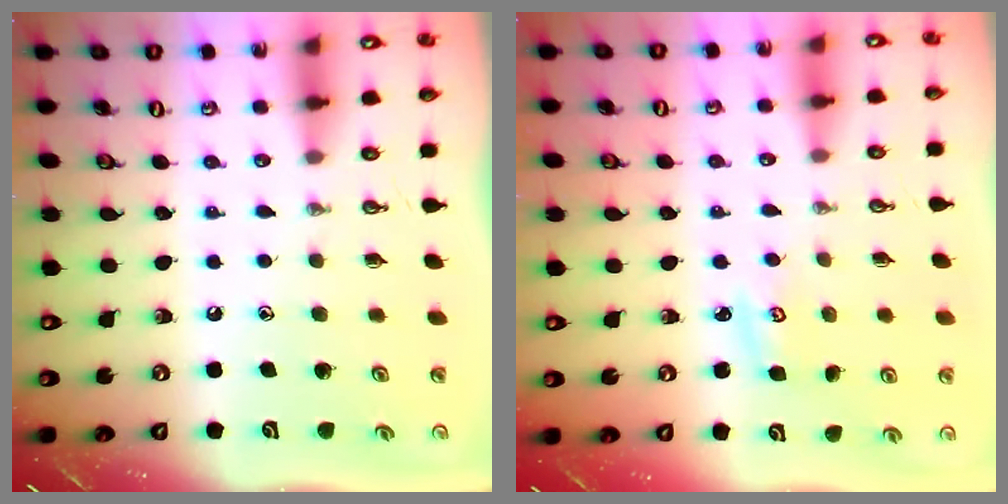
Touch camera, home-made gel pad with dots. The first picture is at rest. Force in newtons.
{"total": 2.9, "press": 2.9, "slide": 0.2}